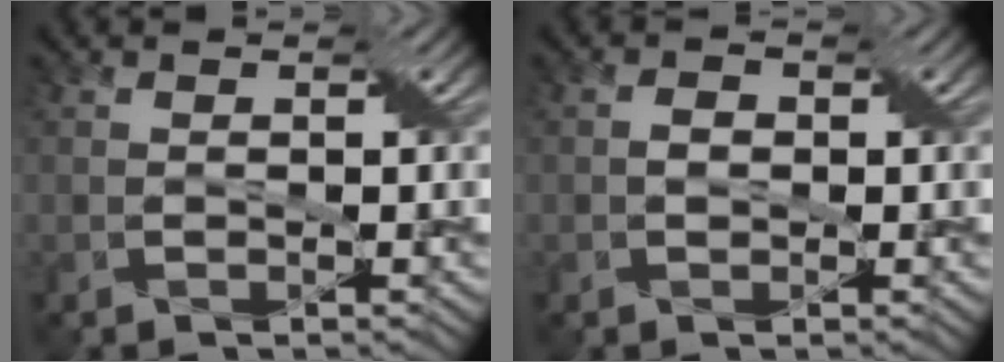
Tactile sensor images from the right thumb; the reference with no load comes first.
{"total": 1.3, "force": [-0.2, 1.0, 0.8], "torque": [-0.017, 0.002, -0.007]}